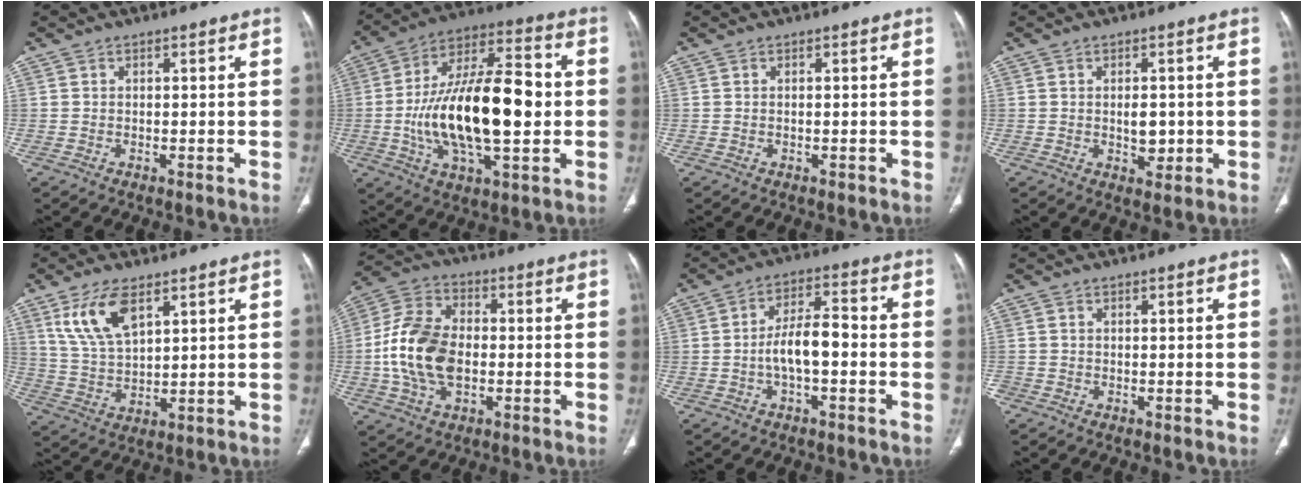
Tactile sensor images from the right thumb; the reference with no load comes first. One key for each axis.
{"total": 24.0, "fx": -1.5, "fy": 10.4, "fz": 21.6, "tx": -0.371, "ty": 0.022, "tz": -0.025}
{"total": 0.0}
{"total": 4.1, "fx": -0.1, "fy": 2.4, "fz": 3.4, "tx": -0.040, "ty": -0.003, "tz": 0.004}
{"total": 10.4, "fx": 5.5, "fy": 4.6, "fz": 7.5, "tx": -0.144, "ty": -0.020, "tz": 0.117}
{"total": 14.7, "fx": -1.6, "fy": 9.4, "fz": 11.2, "tx": -0.218, "ty": 0.022, "tz": -0.031}
{"total": 7.8, "fx": -1.6, "fy": 3.2, "fz": 6.9, "tx": -0.124, "ty": 0.033, "tz": -0.034}
{"total": 0.9, "fx": -0.5, "fy": 0.7, "fz": 0.2, "tx": -0.004, "ty": 0.002, "tz": -0.012}